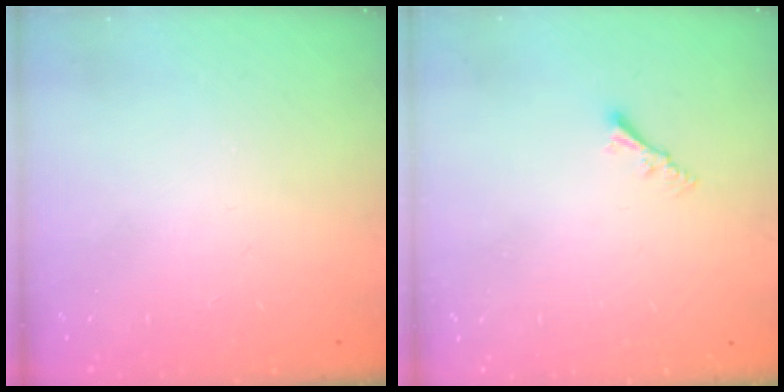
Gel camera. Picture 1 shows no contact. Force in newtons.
{"total": 2.0, "press": 2.0, "slide": 0.3}